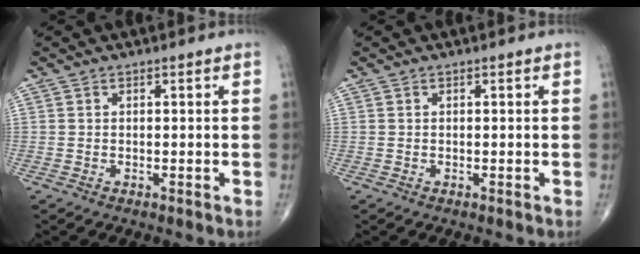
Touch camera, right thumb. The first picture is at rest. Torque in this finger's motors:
{"motor_torque": [0.00, 0.00, -0.06, 0.04, 0.00]}